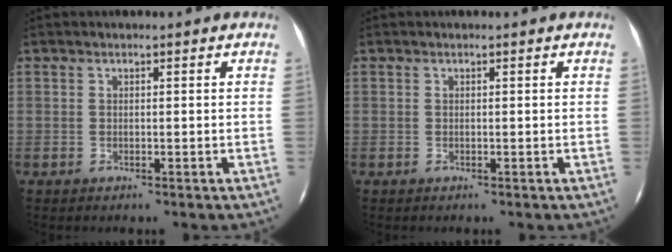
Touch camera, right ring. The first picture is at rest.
{"total": 0.0}